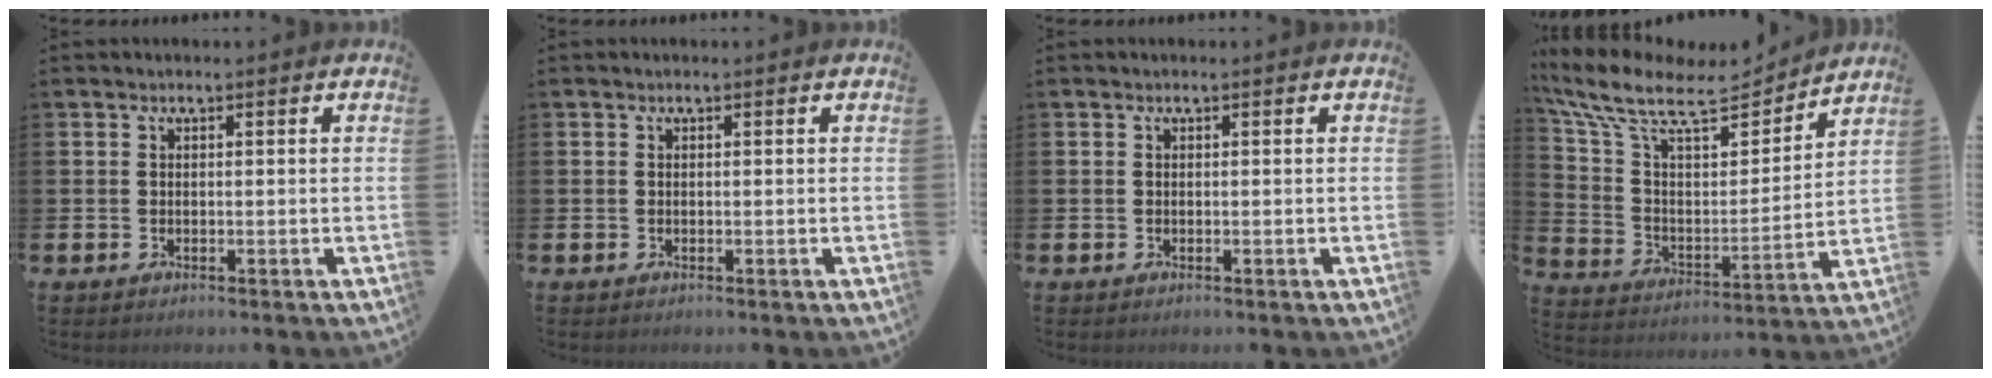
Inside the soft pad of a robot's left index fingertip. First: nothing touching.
{"total": 0.0}
{"total": 0.0}
{"total": 10.7, "force": [8.9, 3.8, 4.6], "torque": [-0.128, -0.058, 0.151]}